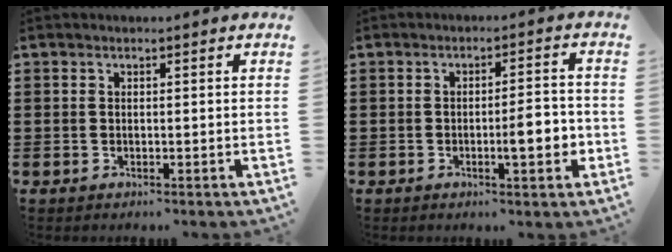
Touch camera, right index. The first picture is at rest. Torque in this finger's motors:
{"motor_torque": [1.61, -0.08, 0.44, 0.13]}